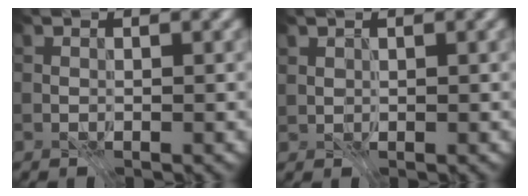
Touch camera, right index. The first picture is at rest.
{"total": 0.8, "force": [0.6, 0.6, 0.3], "torque": [-0.009, 0.000, 0.012]}